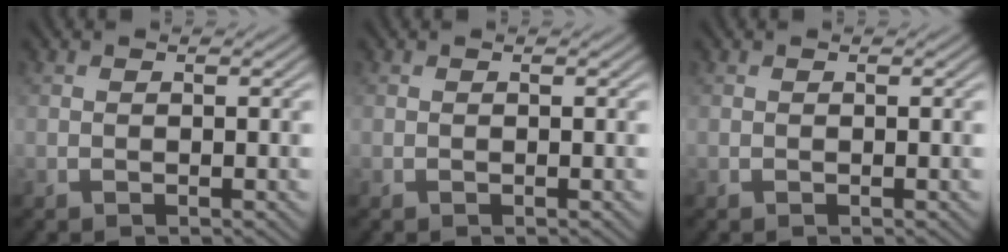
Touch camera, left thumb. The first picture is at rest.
{"total": 0.0}
{"total": 0.0}